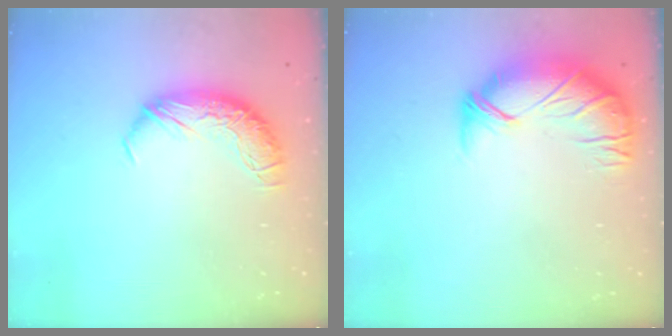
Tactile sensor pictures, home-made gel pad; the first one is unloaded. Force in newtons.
{"total": 2.5, "press": 0.5, "slide": 2.5}